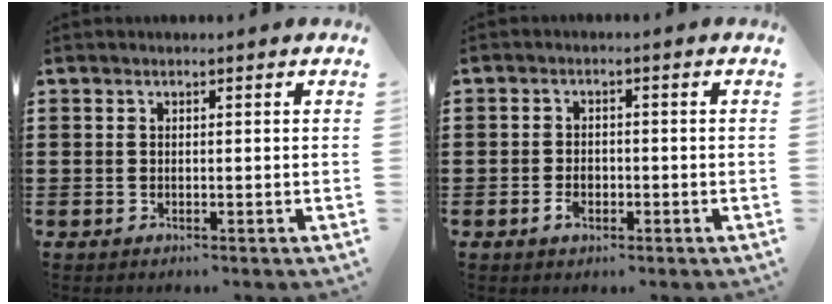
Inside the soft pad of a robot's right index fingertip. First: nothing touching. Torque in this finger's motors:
{"motor_torque": [0.11, 0.07, 0.04, 0.05]}